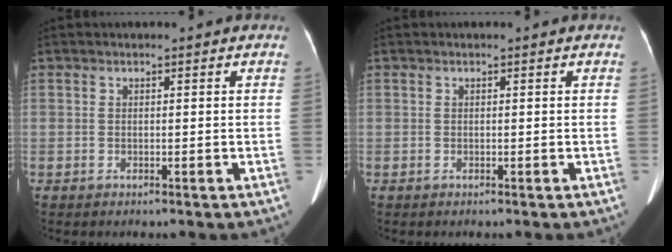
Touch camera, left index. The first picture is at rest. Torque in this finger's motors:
{"motor_torque": [0.00, 0.00, 0.00, 0.00]}